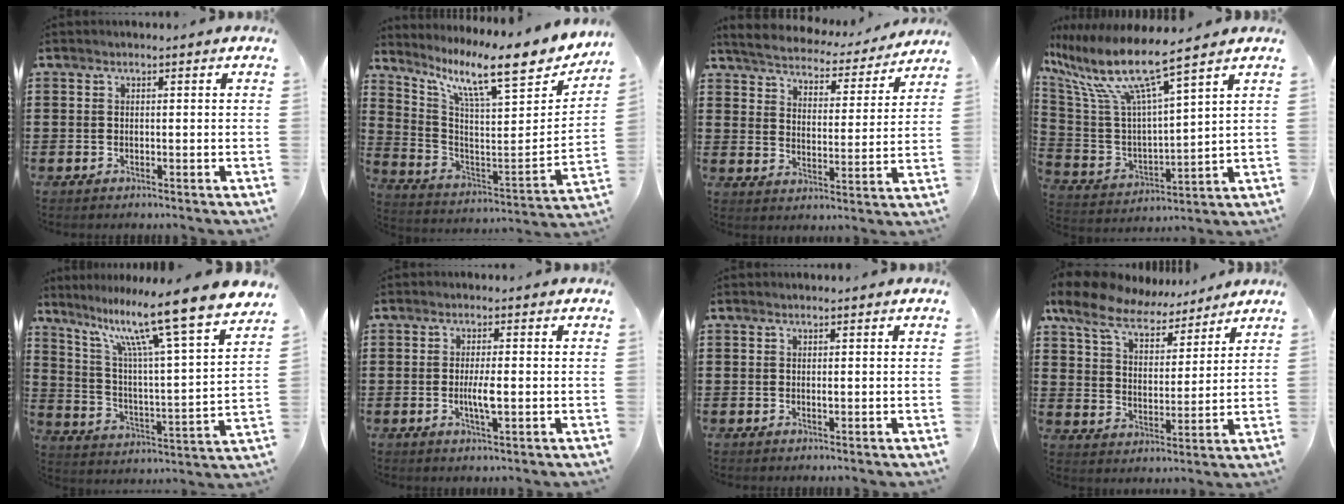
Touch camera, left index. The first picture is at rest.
{"total": 11.7, "force": [8.8, 1.2, 7.7], "torque": [-0.153, -0.076, 0.134]}
{"total": 4.4, "force": [4.4, 0.2, 0.7], "torque": [-0.039, -0.035, 0.070]}
{"total": 10.9, "force": [8.0, 1.3, 7.3], "torque": [-0.178, -0.053, 0.130]}
{"total": 14.1, "force": [11.1, -0.1, 8.6], "torque": [-0.178, -0.081, 0.174]}
{"total": 3.6, "force": [-0.4, 0.6, 3.5], "torque": [-0.069, -0.005, -0.009]}
{"total": 0.6, "force": [0.2, 0.1, 0.6], "torque": [-0.013, -0.002, 0.004]}
{"total": 9.2, "force": [7.8, 3.1, 3.8], "torque": [-0.108, -0.031, 0.142]}